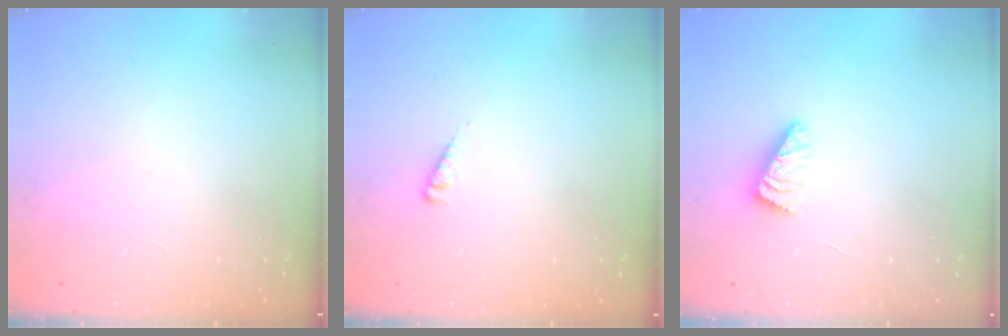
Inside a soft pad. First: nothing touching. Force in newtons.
{"total": 1.1, "press": 1.0, "slide": 0.2}
{"total": 2.2, "press": 2.2, "slide": 0.4}